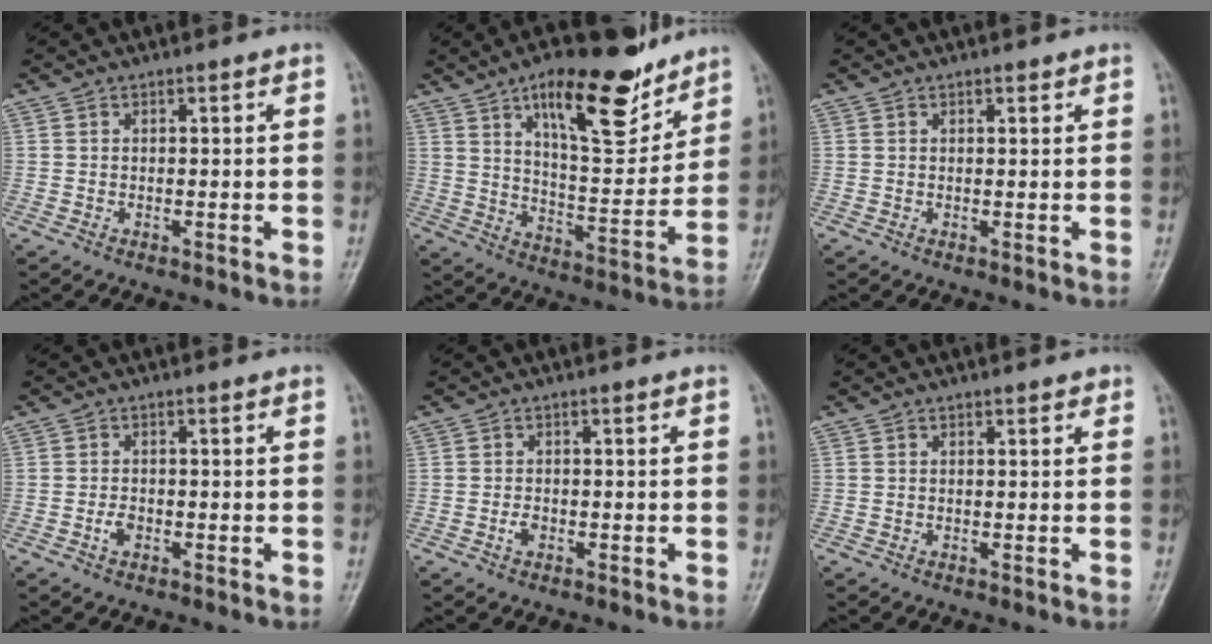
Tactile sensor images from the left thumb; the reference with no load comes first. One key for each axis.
{"total": 18.6, "fx": 11.7, "fy": 6.8, "fz": 12.8, "tx": -0.155, "ty": -0.065, "tz": 0.193}
{"total": 0.9, "fx": 0.6, "fy": 0.4, "fz": 0.5, "tx": -0.007, "ty": -0.003, "tz": 0.009}
{"total": 1.7, "fx": -0.6, "fy": 1.1, "fz": 1.2, "tx": -0.021, "ty": 0.002, "tz": -0.013}
{"total": 1.4, "fx": -0.5, "fy": 0.9, "fz": 1.0, "tx": -0.017, "ty": 0.001, "tz": -0.010}
{"total": 0.9, "fx": 0.7, "fy": 0.5, "fz": 0.4, "tx": -0.001, "ty": -0.003, "tz": 0.006}